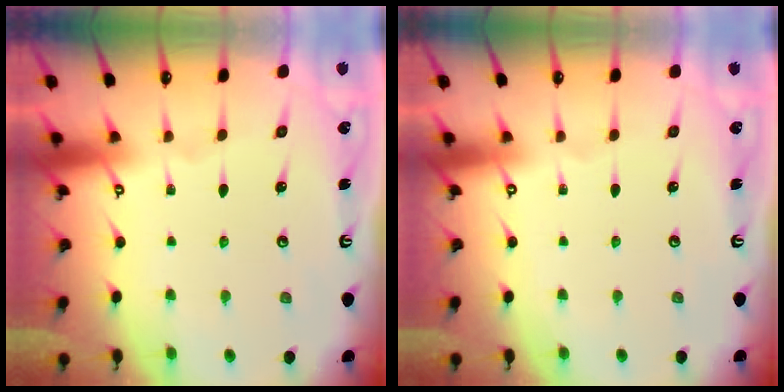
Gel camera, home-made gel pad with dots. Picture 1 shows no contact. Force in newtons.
{"total": 0.6, "press": 0.5, "slide": 0.4}